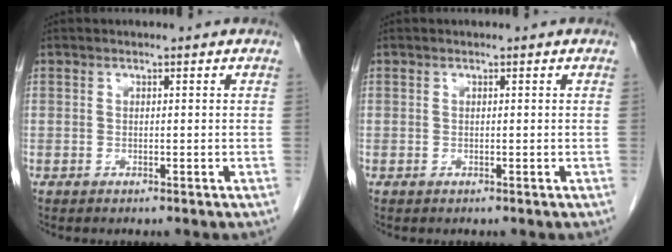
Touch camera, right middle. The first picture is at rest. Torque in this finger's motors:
{"motor_torque": [-0.01, 0.00, -0.02, -0.01]}